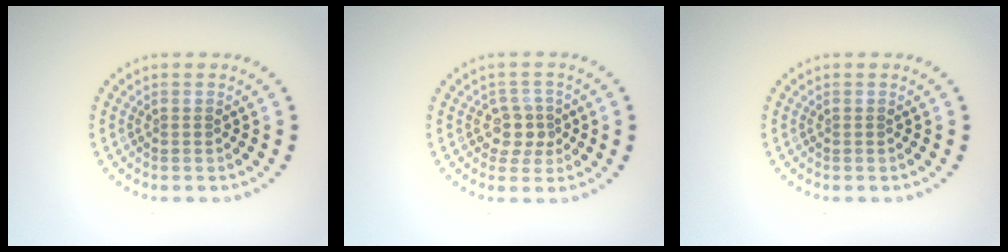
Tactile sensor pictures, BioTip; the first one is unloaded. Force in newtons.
{"total": 2.5, "press": 2.1, "slide": 1.2}
{"total": 0.0}